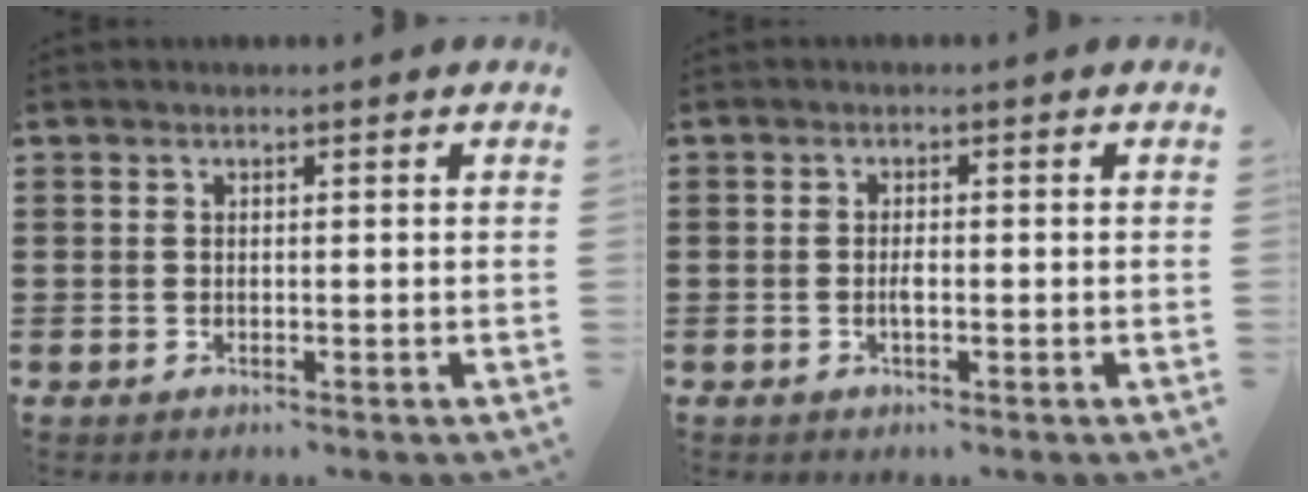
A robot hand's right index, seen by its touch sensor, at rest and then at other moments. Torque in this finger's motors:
{"motor_torque": [2.14, 0.00, 0.12, 0.02]}